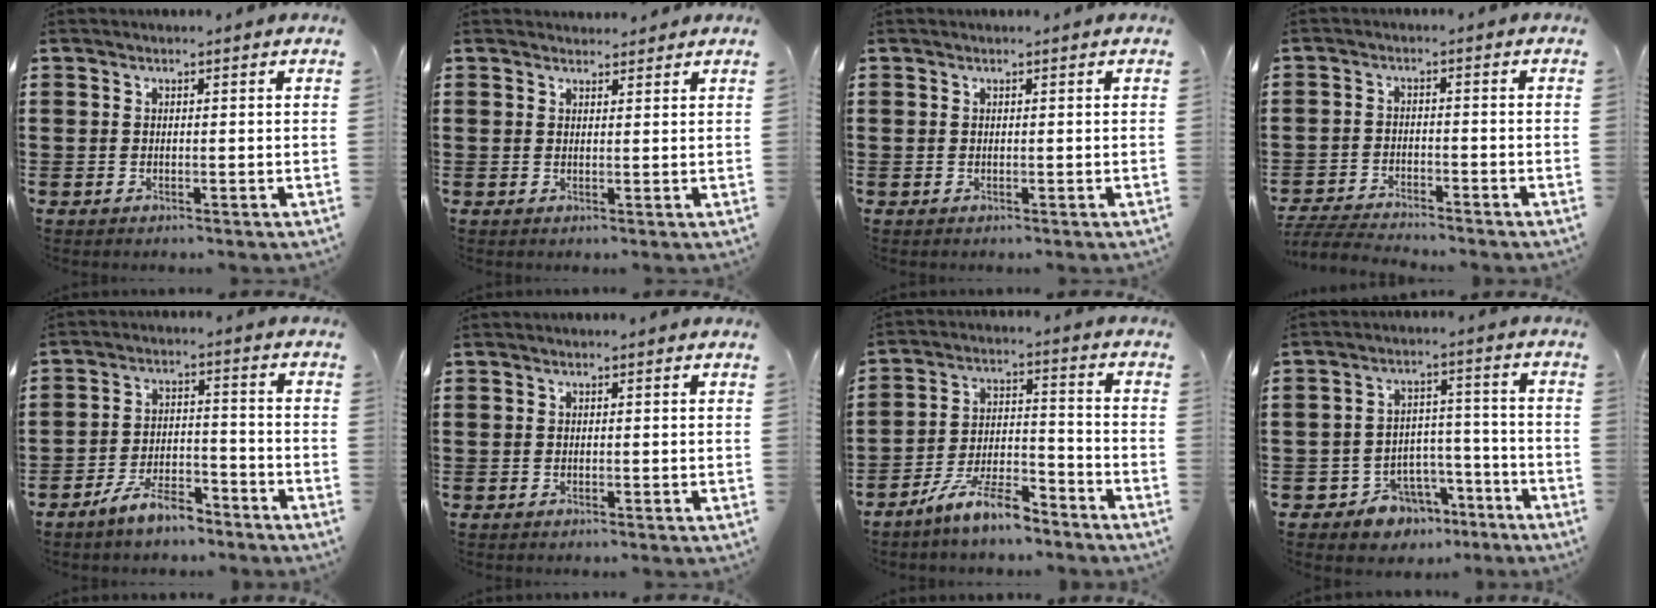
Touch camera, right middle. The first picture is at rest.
{"total": 1.5, "force": [1.4, 0.4, 0.0], "torque": [0.005, 0.000, 0.025]}
{"total": 0.0}
{"total": 4.4, "force": [-4.3, 0.4, 0.6], "torque": [-0.023, -0.003, -0.093]}
{"total": 6.9, "force": [-5.9, 1.9, 2.9], "torque": [-0.055, 0.007, -0.112]}
{"total": 0.0}
{"total": 9.0, "force": [-7.6, 1.6, 4.6], "torque": [-0.091, 0.010, -0.146]}
{"total": 6.7, "force": [-5.5, 3.7, 0.8], "torque": [-0.025, 0.028, -0.106]}